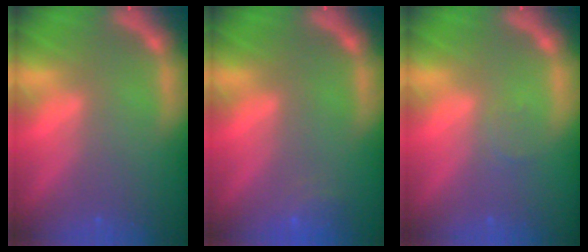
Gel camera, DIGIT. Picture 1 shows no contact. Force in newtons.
{"total": 1.9}
{"total": 1.0}